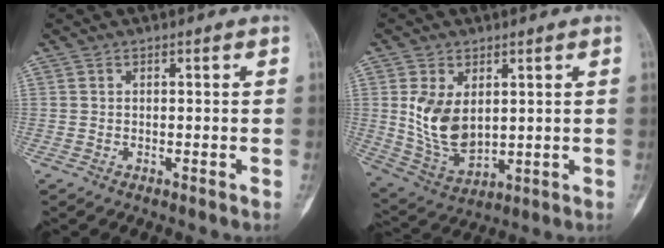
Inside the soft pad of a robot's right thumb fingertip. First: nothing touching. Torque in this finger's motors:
{"motor_torque": [-0.05, 0.50, 0.80, 0.78, 0.09]}